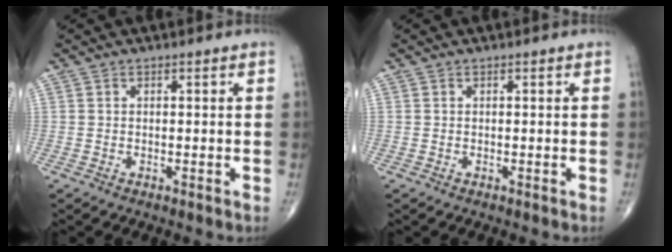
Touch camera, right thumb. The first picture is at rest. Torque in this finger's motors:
{"motor_torque": [0.02, 0.02, -0.01, -0.01, 0.00]}